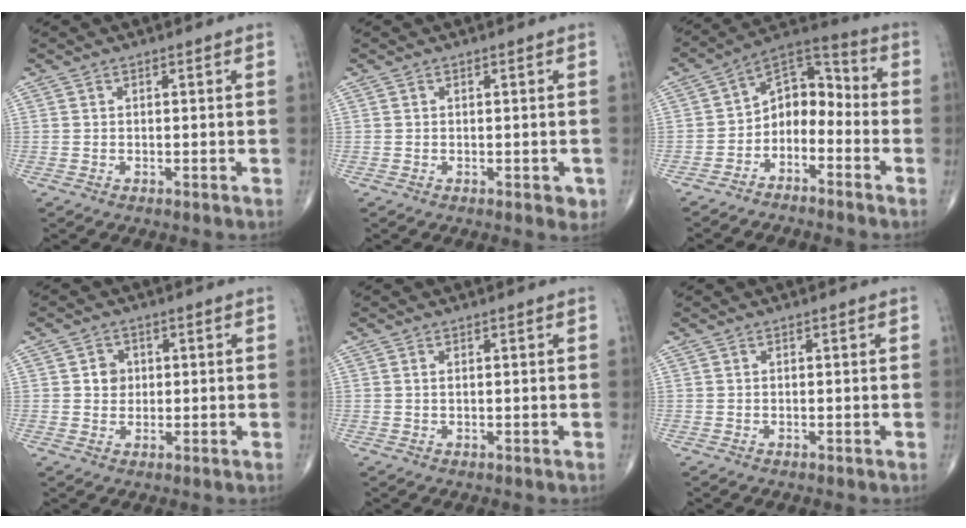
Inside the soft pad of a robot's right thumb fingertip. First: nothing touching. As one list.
[{"total": 1.7, "force": [-0.5, 0.9, 1.3], "torque": [-0.003, 0.001, -0.006]}, {"total": 10.0, "force": [-4.0, 6.7, 6.2], "torque": [-0.069, 0.076, -0.086]}, {"total": 3.1, "force": [0.5, 2.8, 1.3], "torque": [0.000, 0.002, 0.007]}, {"total": 0.7, "force": [0.2, 0.3, 0.7], "torque": [-0.017, 0.003, 0.005]}, {"total": 0.0}]